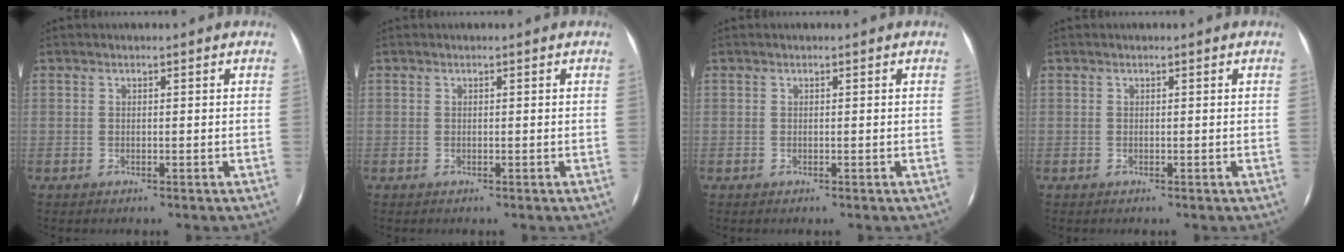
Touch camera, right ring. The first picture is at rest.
{"total": 0.0}
{"total": 0.0}
{"total": 0.0}